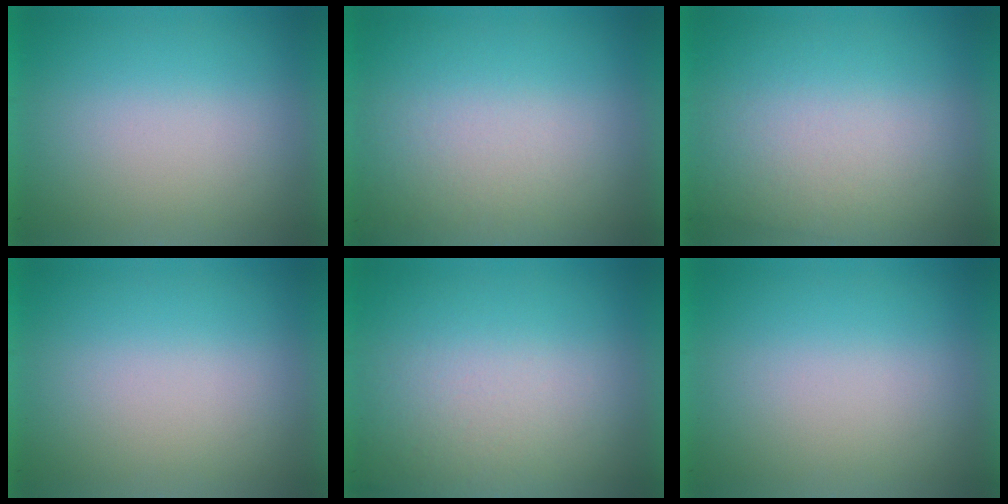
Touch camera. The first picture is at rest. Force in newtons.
{"total": 2.3}
{"total": 2.2}
{"total": 0.0}
{"total": 2.7}
{"total": 0.0}